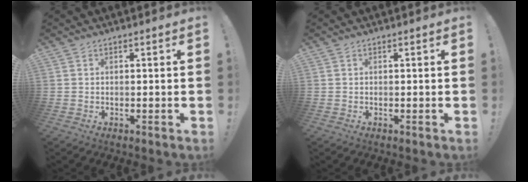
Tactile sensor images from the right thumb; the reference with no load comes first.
{"total": 0.0}